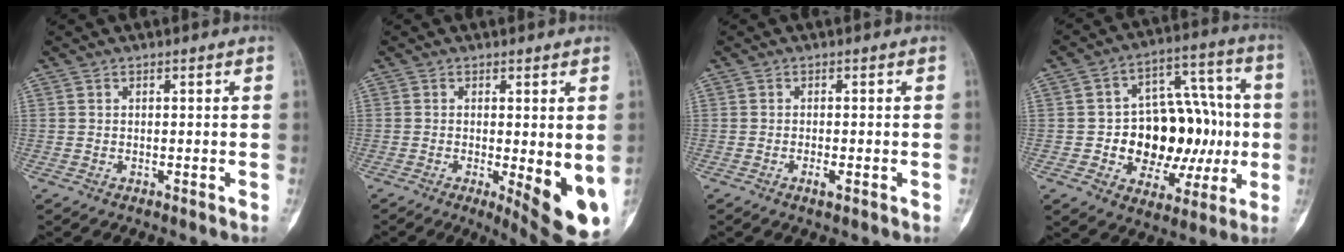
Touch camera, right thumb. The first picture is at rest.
{"total": 11.1, "force": [-2.2, 3.0, 10.5], "torque": [-0.127, -0.022, -0.020]}
{"total": 1.6, "force": [-0.7, 0.5, 1.3], "torque": [-0.021, 0.000, -0.013]}
{"total": 20.2, "force": [-1.6, 13.6, 14.8], "torque": [-0.154, 0.043, -0.008]}